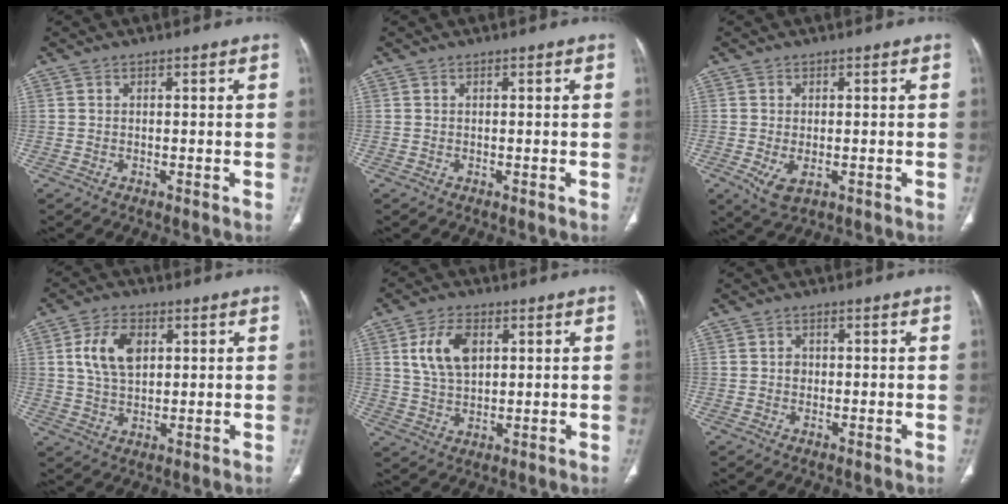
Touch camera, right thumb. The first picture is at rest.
{"total": 0.0}
{"total": 4.1, "force": [-1.3, 2.2, 3.3], "torque": [-0.065, -0.011, -0.012]}
{"total": 8.5, "force": [2.4, 5.2, 6.3], "torque": [-0.113, -0.003, 0.047]}
{"total": 8.8, "force": [2.8, 5.2, 6.5], "torque": [-0.118, -0.007, 0.059]}
{"total": 1.3, "force": [0.0, 1.1, 0.6], "torque": [-0.007, 0.004, -0.001]}